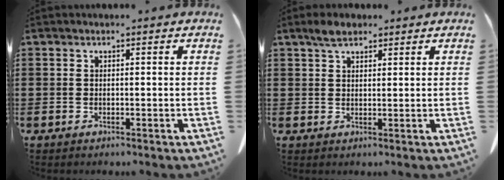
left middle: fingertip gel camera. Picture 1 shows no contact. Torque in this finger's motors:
{"motor_torque": [0.09, -0.03, 0.05, 0.03]}